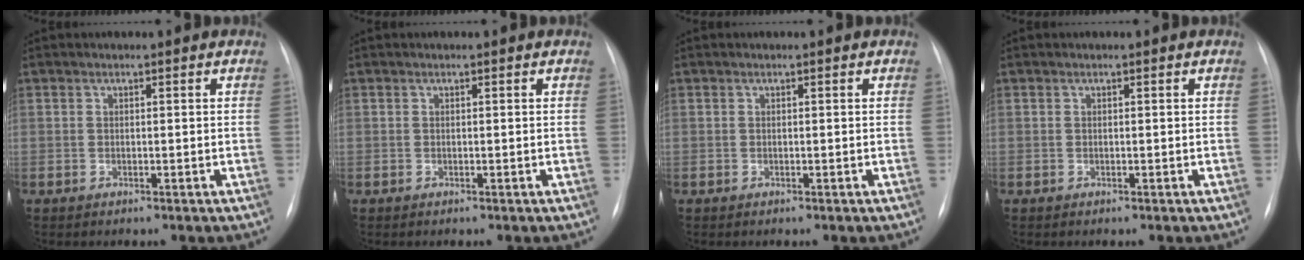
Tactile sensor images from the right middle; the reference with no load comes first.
{"total": 0.0}
{"total": 0.0}
{"total": 0.0}